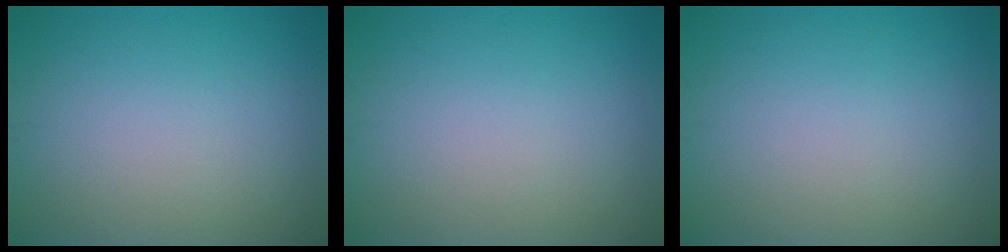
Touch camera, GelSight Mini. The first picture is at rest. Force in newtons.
{"total": 0.0}
{"total": 0.0}